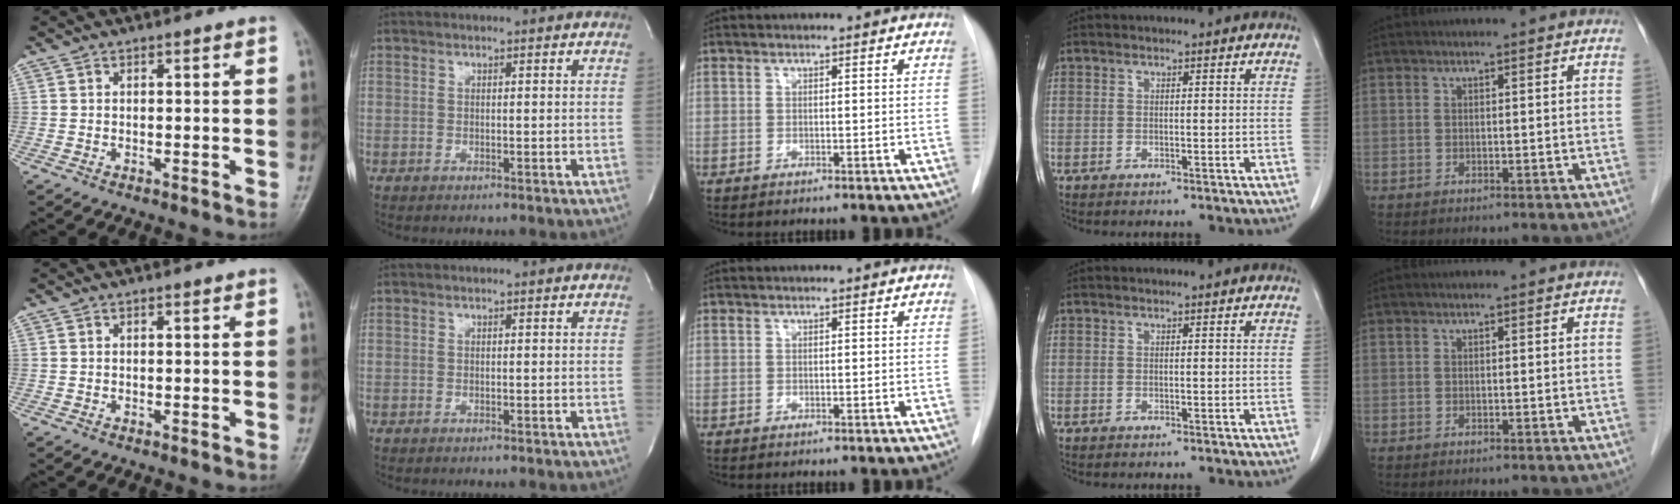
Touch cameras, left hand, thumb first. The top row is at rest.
{}